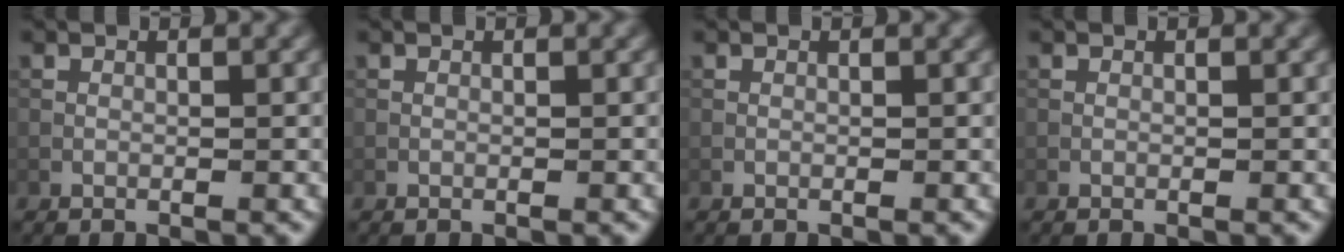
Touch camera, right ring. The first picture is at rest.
{"total": 0.0}
{"total": 0.0}
{"total": 0.0}